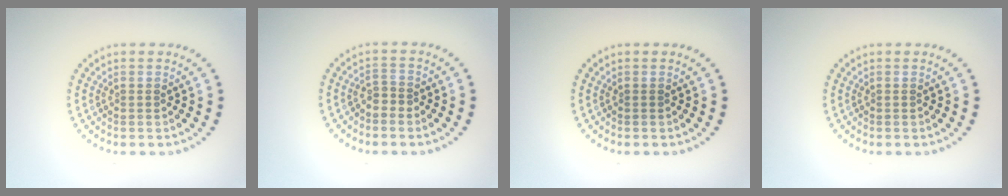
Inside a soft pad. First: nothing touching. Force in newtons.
{"total": 0.9, "press": 0.6, "slide": 0.6}
{"total": 0.0}
{"total": 0.0}